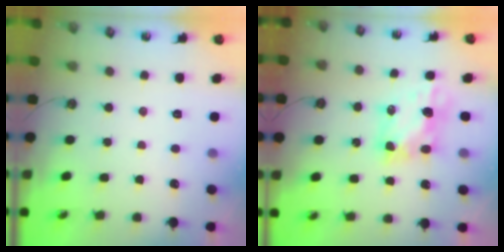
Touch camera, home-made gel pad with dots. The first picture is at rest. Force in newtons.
{"total": 6.1, "press": 6.0, "slide": 0.8}